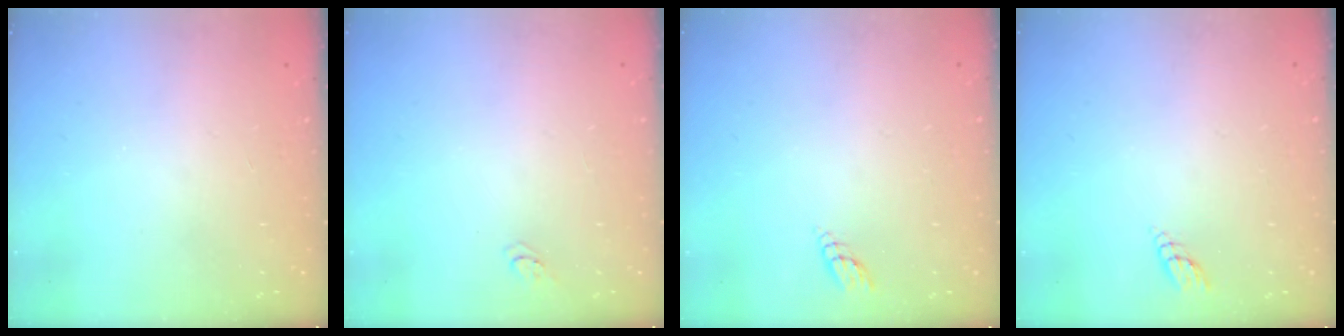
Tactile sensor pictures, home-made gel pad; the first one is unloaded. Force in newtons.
{"total": 3.1, "press": 3.1, "slide": 0.4}
{"total": 2.8, "press": 2.8, "slide": 0.3}
{"total": 2.8, "press": 2.8, "slide": 0.3}